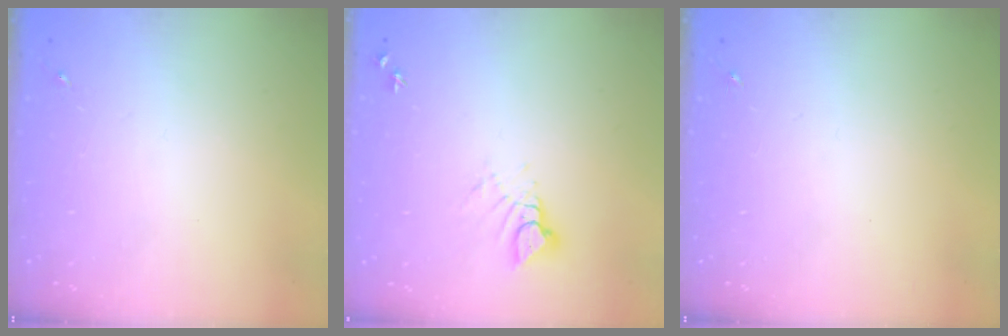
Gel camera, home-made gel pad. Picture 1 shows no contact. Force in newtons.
{"total": 4.4, "press": 4.4, "slide": 0.1}
{"total": 0.0}